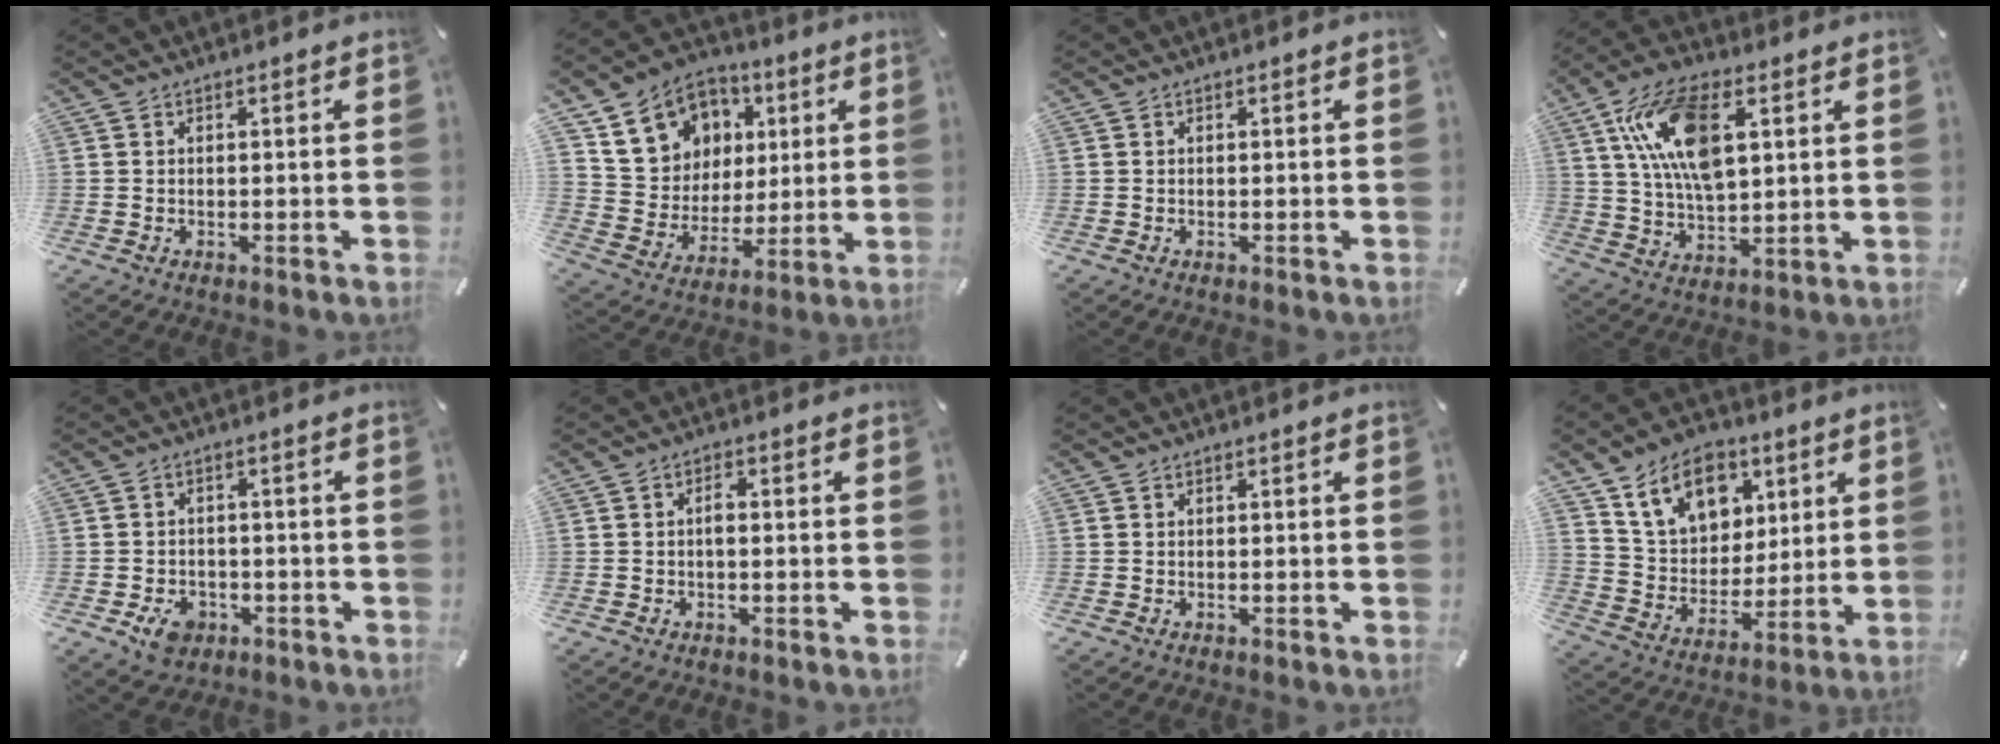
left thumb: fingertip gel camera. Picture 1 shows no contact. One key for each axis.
{"total": 14.7, "fx": 5.2, "fy": 13.1, "fz": 4.1, "tx": -0.075, "ty": -0.017, "tz": 0.108}
{"total": 0.0}
{"total": 15.6, "fx": 5.8, "fy": 8.3, "fz": 11.8, "tx": -0.256, "ty": 0.000, "tz": 0.101}
{"total": 5.7, "fx": -2.6, "fy": 4.3, "fz": 2.7, "tx": -0.051, "ty": 0.007, "tz": -0.049}
{"total": 2.0, "fx": -0.2, "fy": 0.9, "fz": 1.8, "tx": -0.037, "ty": 0.006, "tz": -0.007}
{"total": 0.0}
{"total": 14.7, "fx": 7.6, "fy": 11.0, "fz": 6.0, "tx": -0.110, "ty": -0.026, "tz": 0.149}